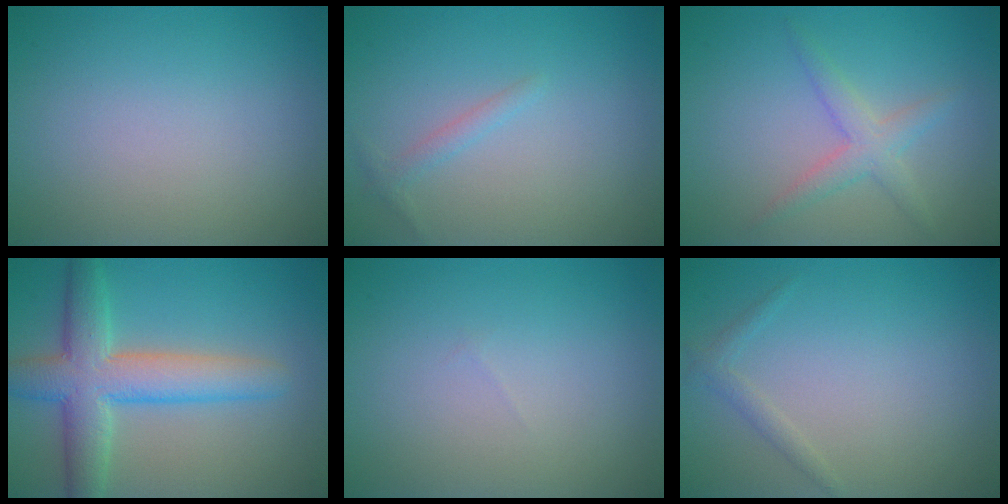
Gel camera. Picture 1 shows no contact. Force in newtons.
{"total": 1.1, "press": 1.1, "slide": 0.1}
{"total": 2.4, "press": 2.4, "slide": 0.0}
{"total": 6.7, "press": 6.7, "slide": 0.2}
{"total": 0.0}
{"total": 1.1, "press": 1.1, "slide": 0.0}